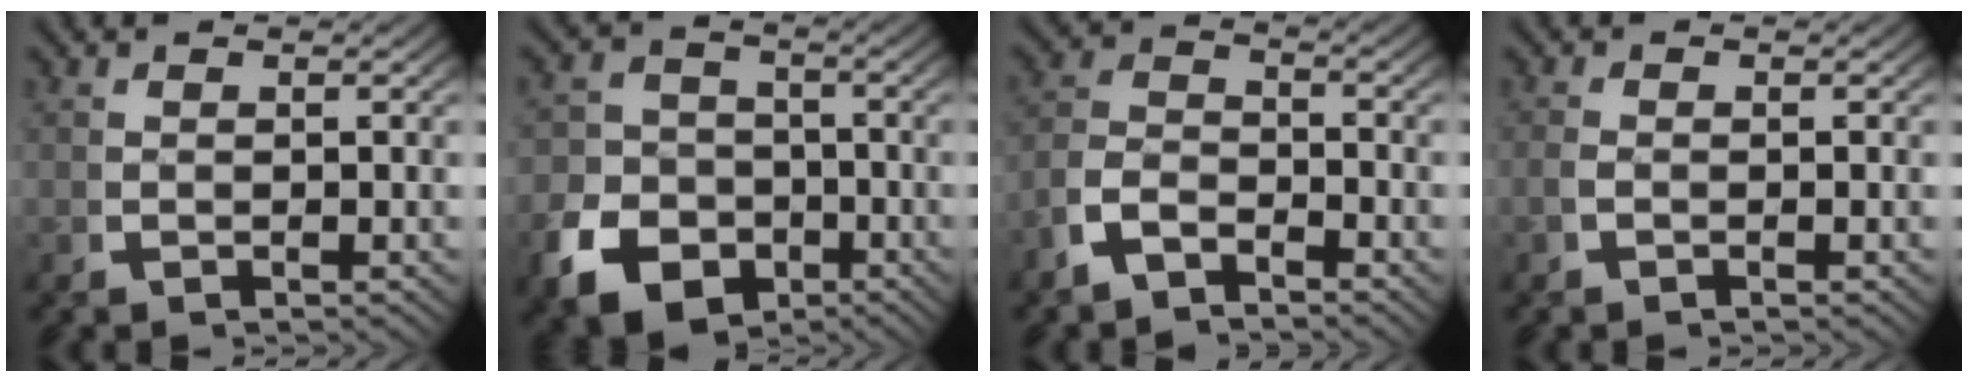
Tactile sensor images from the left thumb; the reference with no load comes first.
{"total": 11.5, "force": [-5.0, 9.3, 4.6], "torque": [-0.074, -0.039, -0.080]}
{"total": 4.0, "force": [-2.1, 2.6, 2.2], "torque": [-0.046, -0.015, -0.037]}
{"total": 0.5, "force": [-0.4, 0.1, 0.4], "torque": [-0.013, -0.002, -0.006]}